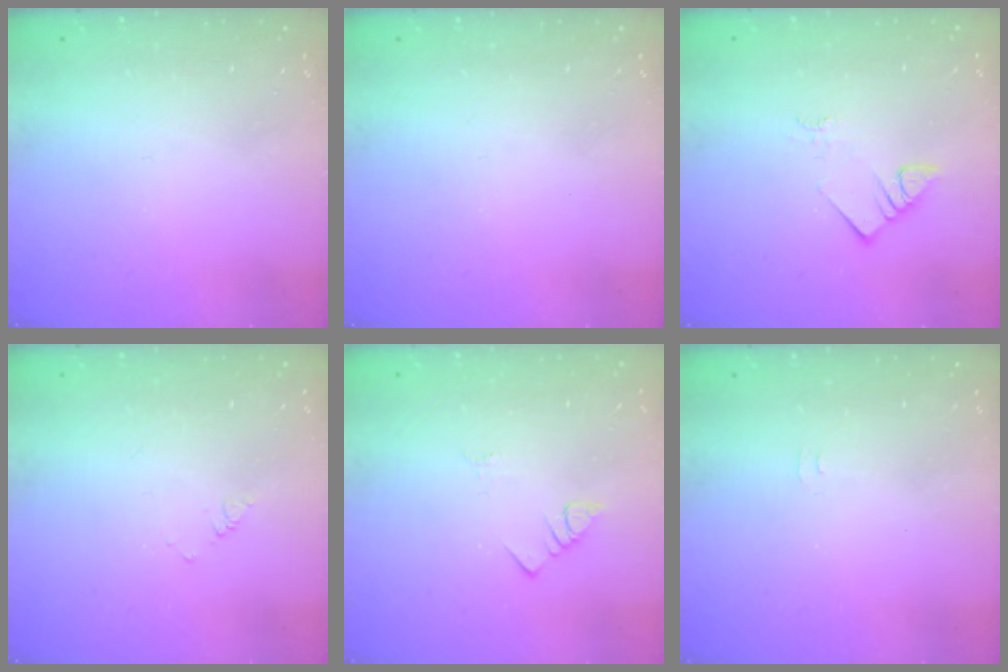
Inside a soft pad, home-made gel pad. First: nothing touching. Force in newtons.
{"total": 0.0}
{"total": 4.1, "press": 4.1, "slide": 0.3}
{"total": 2.2, "press": 2.2, "slide": 0.3}
{"total": 2.1, "press": 2.1, "slide": 0.4}
{"total": 3.2, "press": 3.1, "slide": 0.4}